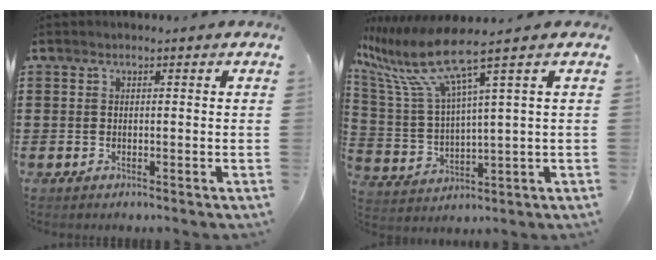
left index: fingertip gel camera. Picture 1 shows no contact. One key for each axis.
{"total": 9.8, "fx": 6.2, "fy": 1.0, "fz": 7.5, "tx": -0.193, "ty": -0.039, "tz": 0.095}